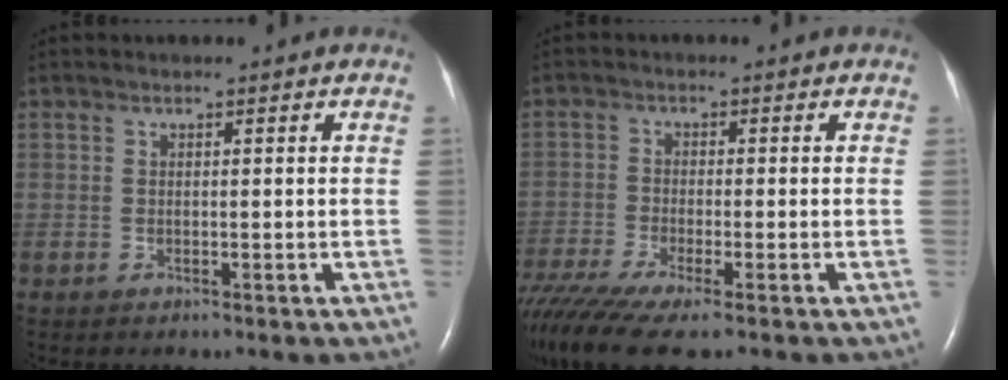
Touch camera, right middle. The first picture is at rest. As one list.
[{"total": 10.0, "force": [-7.6, 1.0, 6.3], "torque": [-0.121, -0.020, -0.135]}]